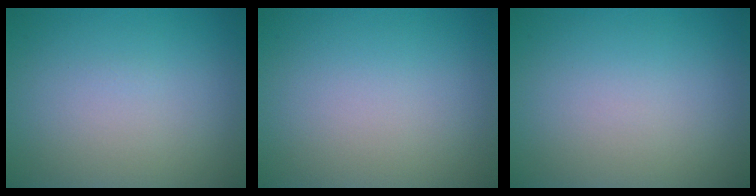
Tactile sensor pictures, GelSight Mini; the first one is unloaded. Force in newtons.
{"total": 0.0}
{"total": 0.0}